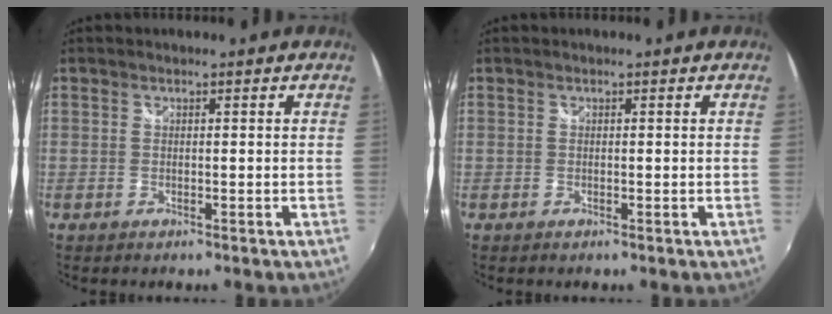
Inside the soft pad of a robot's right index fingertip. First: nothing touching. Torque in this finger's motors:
{"motor_torque": [0.00, 0.40, 0.00, 0.00]}